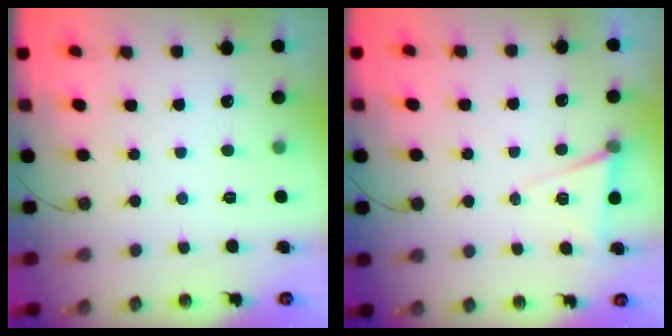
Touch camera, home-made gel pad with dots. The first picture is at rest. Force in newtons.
{"total": 6.3, "press": 4.4, "slide": 4.5}